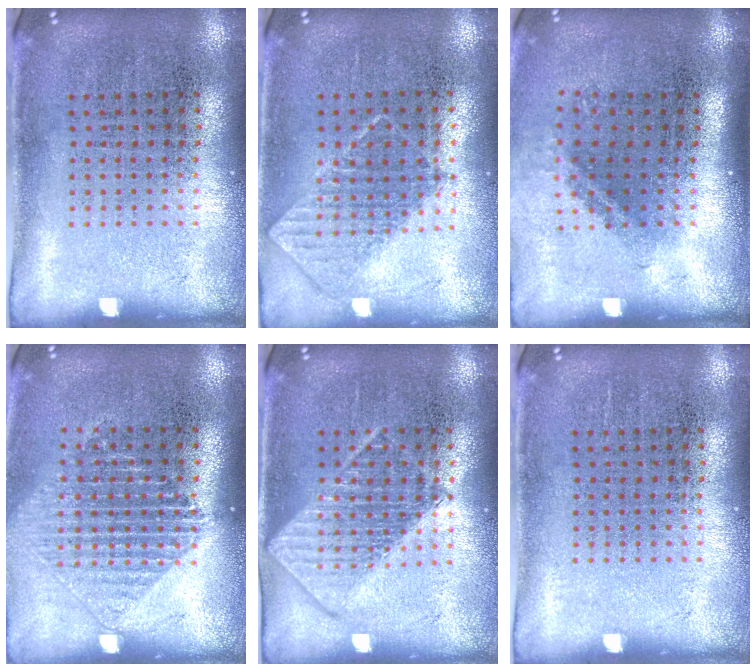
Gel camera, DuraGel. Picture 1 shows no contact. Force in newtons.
{"total": 0.7, "press": 0.7, "slide": 0.1}
{"total": 1.4, "press": 1.0, "slide": 1.1}
{"total": 1.2, "press": 1.1, "slide": 0.5}
{"total": 2.7, "press": 2.7, "slide": 0.4}
{"total": 0.0}